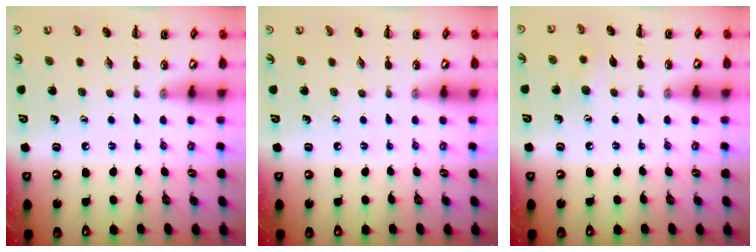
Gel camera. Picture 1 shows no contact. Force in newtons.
{"total": 0.0}
{"total": 4.9, "press": 4.7, "slide": 1.1}